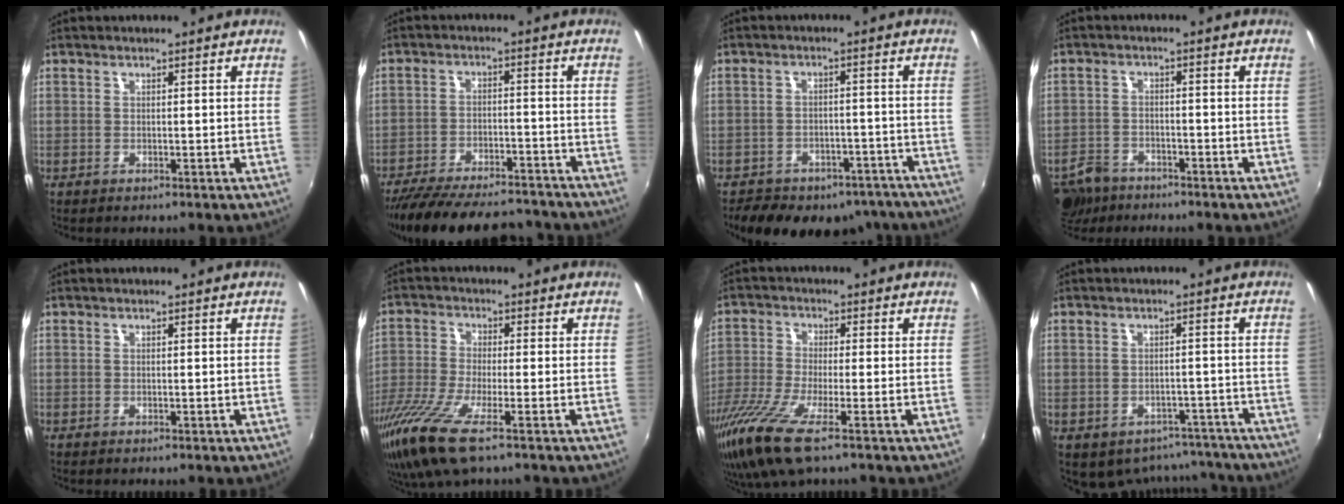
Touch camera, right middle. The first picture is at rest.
{"total": 21.9, "force": [-19.0, 6.2, 9.0], "torque": [-0.184, -0.011, -0.267]}
{"total": 17.9, "force": [-14.0, 9.0, 6.7], "torque": [-0.138, 0.013, -0.160]}
{"total": 7.3, "force": [-5.7, 3.9, 2.5], "torque": [-0.076, 0.000, -0.100]}
{"total": 0.0}
{"total": 12.5, "force": [-7.8, 2.0, 9.5], "torque": [-0.215, -0.050, -0.153]}
{"total": 12.3, "force": [-7.6, 1.9, 9.4], "torque": [-0.214, -0.049, -0.149]}
{"total": 10.4, "force": [-7.9, 5.9, 3.0], "torque": [-0.063, 0.003, -0.082]}